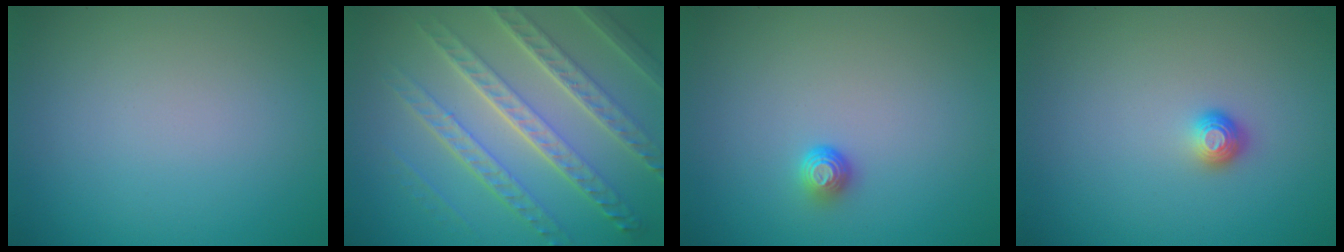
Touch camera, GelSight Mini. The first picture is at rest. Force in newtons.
{"total": 7.9, "press": 5.5, "slide": 5.6}
{"total": 1.2, "press": 0.9, "slide": 0.8}
{"total": 1.2, "press": 1.0, "slide": 0.6}